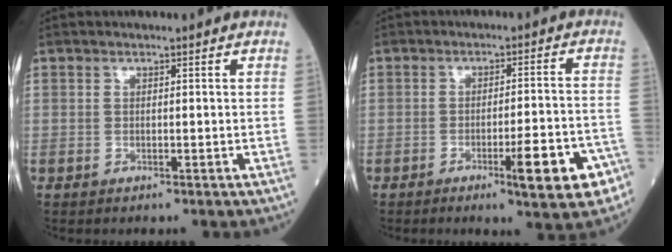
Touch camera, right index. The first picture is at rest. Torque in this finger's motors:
{"motor_torque": [1.08, -0.64, 0.55, 0.11]}